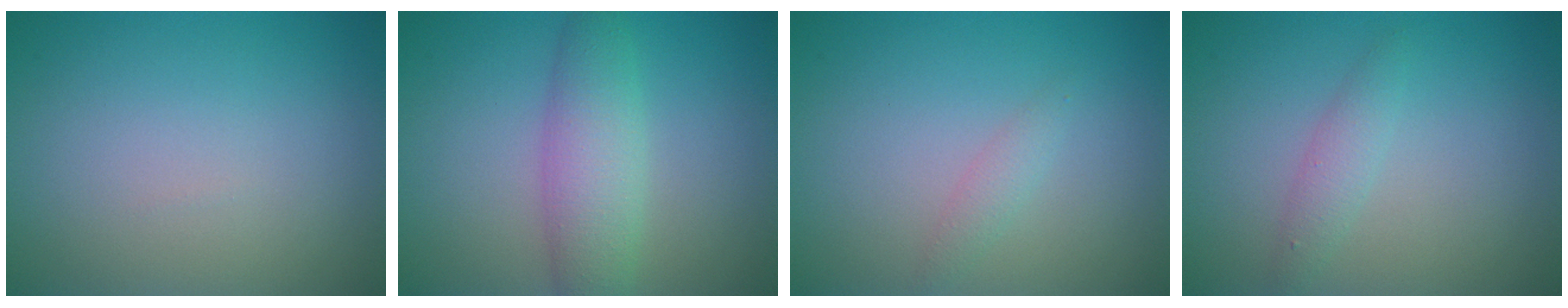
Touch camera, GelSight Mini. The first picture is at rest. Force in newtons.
{"total": 4.3, "press": 4.3, "slide": 0.1}
{"total": 1.2, "press": 1.2, "slide": 0.0}
{"total": 1.6, "press": 1.6, "slide": 0.1}